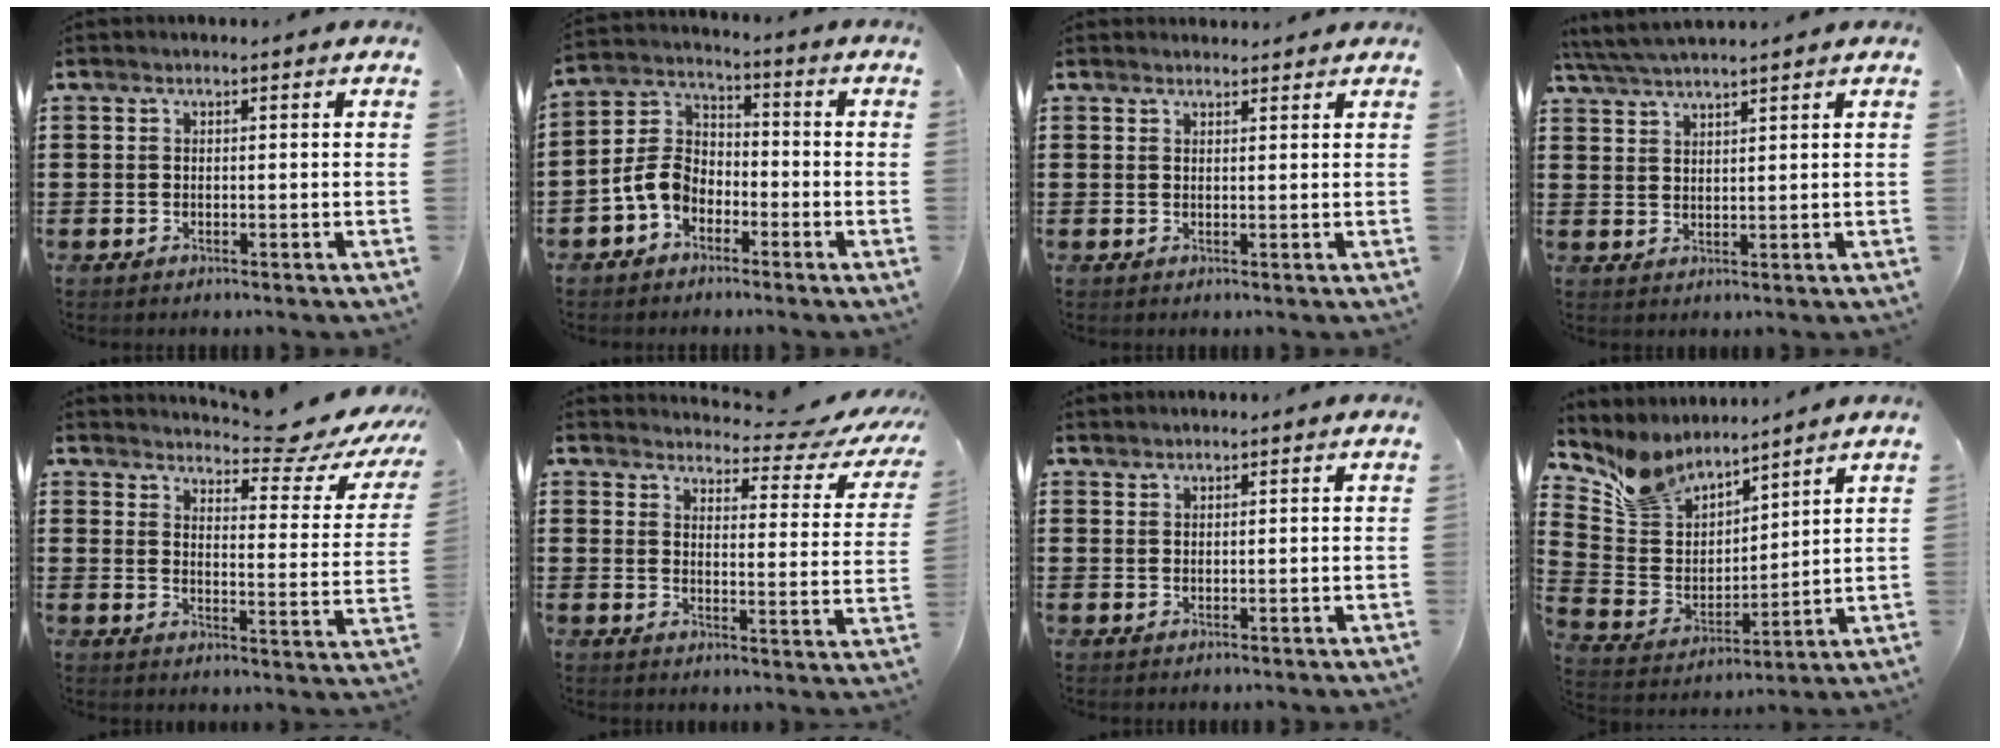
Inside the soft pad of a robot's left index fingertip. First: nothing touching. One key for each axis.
{"total": 6.2, "fx": -2.9, "fy": 4.4, "fz": 3.2, "tx": -0.099, "ty": 0.004, "tz": -0.068}
{"total": 1.5, "fx": 1.4, "fy": 0.4, "fz": -0.1, "tx": -0.002, "ty": 0.001, "tz": 0.028}
{"total": 3.8, "fx": 3.5, "fy": -0.1, "fz": 1.3, "tx": -0.036, "ty": -0.006, "tz": 0.065}
{"total": 6.8, "fx": 6.1, "fy": 0.3, "fz": 2.8, "tx": -0.052, "ty": -0.049, "tz": 0.098}
{"total": 4.5, "fx": 4.0, "fy": 0.7, "fz": 2.0, "tx": -0.038, "ty": -0.036, "tz": 0.059}
{"total": 1.3, "fx": 1.3, "fy": 0.2, "fz": 0.0, "tx": -0.002, "ty": 0.000, "tz": 0.025}
{"total": 7.6, "fx": 6.8, "fy": 3.3, "fz": 1.0, "tx": -0.067, "ty": -0.042, "tz": 0.128}